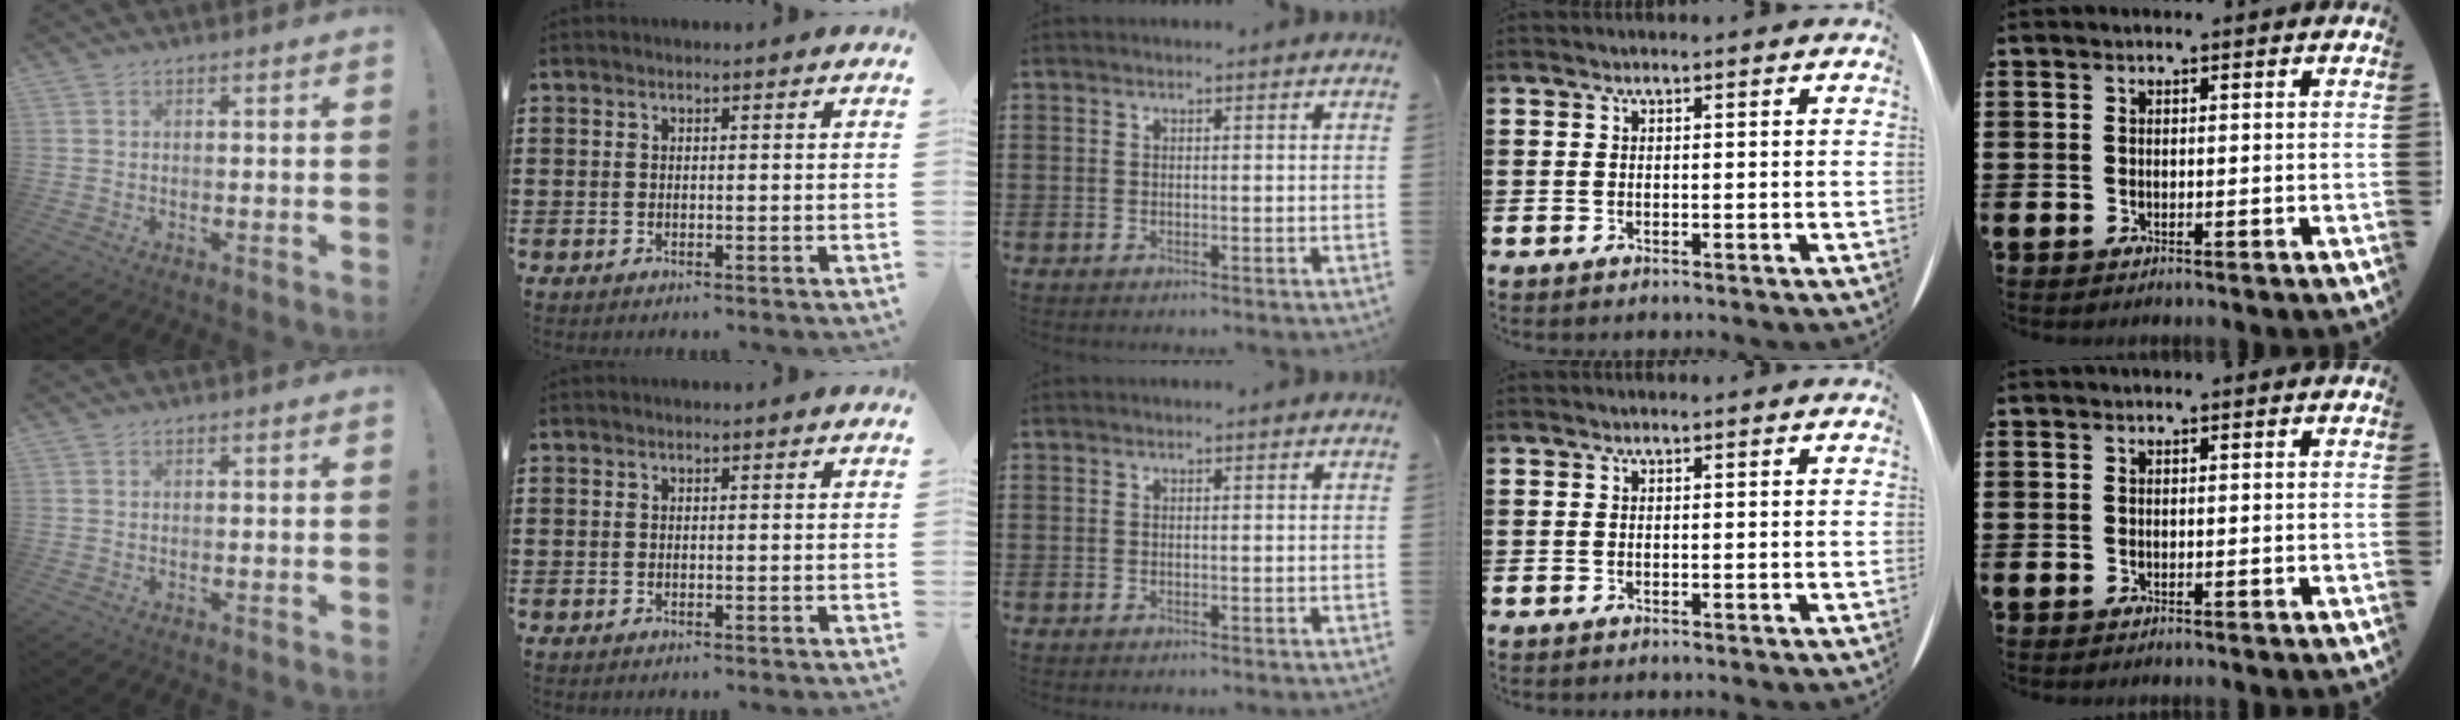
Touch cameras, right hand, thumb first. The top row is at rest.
{}